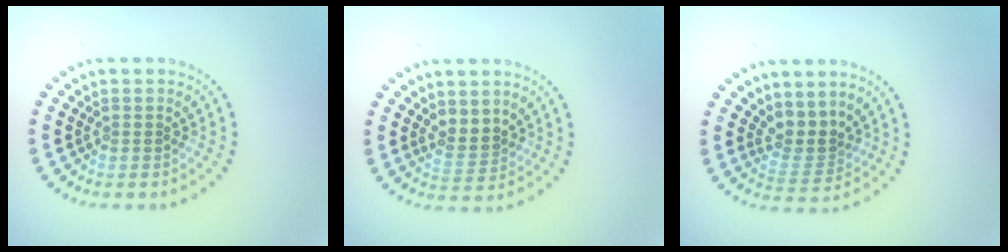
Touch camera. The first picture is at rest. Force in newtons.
{"total": 2.0, "press": 1.7, "slide": 1.0}
{"total": 2.9, "press": 1.9, "slide": 2.1}